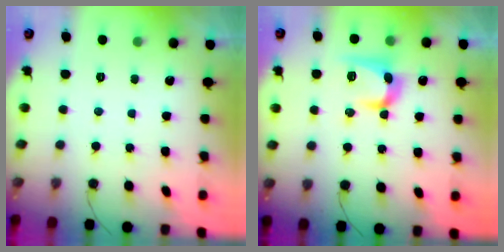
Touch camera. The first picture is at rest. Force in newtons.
{"total": 11.5, "press": 11.5, "slide": 0.3}